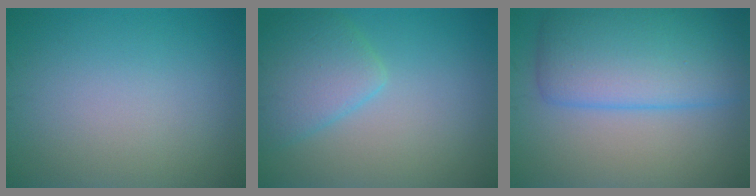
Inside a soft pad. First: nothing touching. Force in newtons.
{"total": 4.0, "press": 4.0, "slide": 0.2}
{"total": 8.3, "press": 8.3, "slide": 0.0}